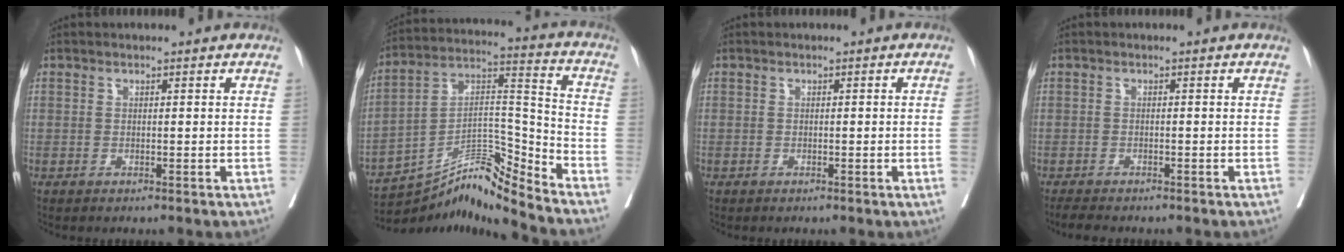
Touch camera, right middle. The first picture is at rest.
{"total": 12.2, "force": [-11.6, -1.5, 3.3], "torque": [-0.052, 0.056, -0.203]}
{"total": 0.6, "force": [-0.2, 0.1, 0.6], "torque": [-0.016, 0.002, -0.001]}
{"total": 2.8, "force": [-2.4, 0.8, 1.0], "torque": [-0.020, -0.008, -0.039]}